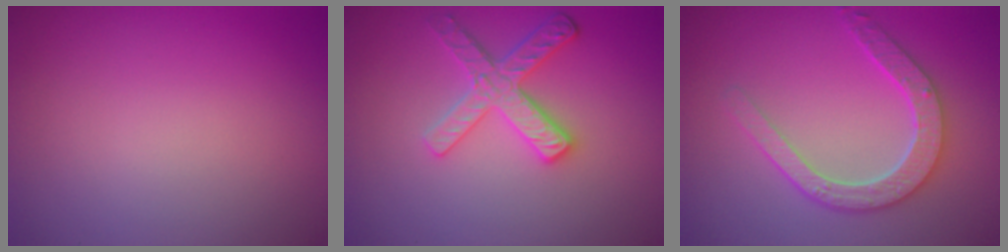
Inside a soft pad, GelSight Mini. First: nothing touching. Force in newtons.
{"total": 3.4, "press": 3.1, "slide": 1.3}
{"total": 4.6, "press": 3.7, "slide": 2.7}